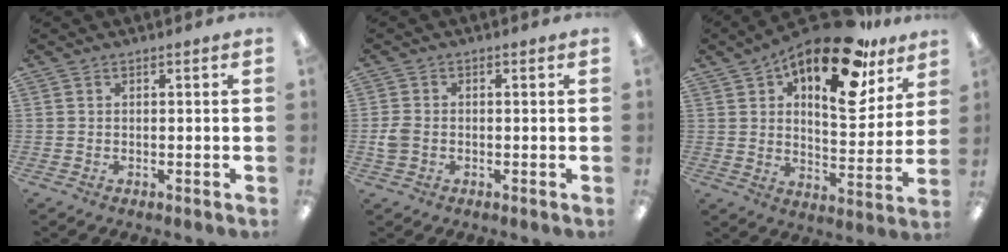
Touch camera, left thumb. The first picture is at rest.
{"total": 3.2, "force": [-0.7, 2.4, 2.0], "torque": [-0.041, 0.003, -0.013]}
{"total": 21.9, "force": [13.5, 9.0, 14.7], "torque": [-0.209, -0.078, 0.220]}